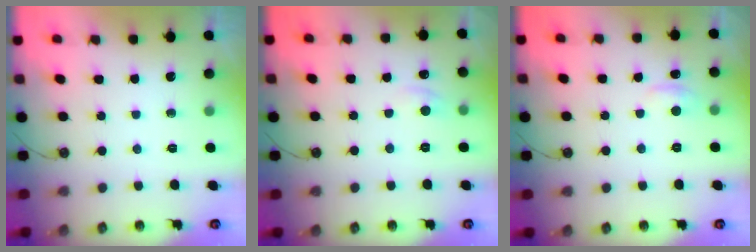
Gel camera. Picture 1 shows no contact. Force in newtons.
{"total": 1.1, "press": 0.9, "slide": 0.6}
{"total": 1.3, "press": 1.0, "slide": 0.7}